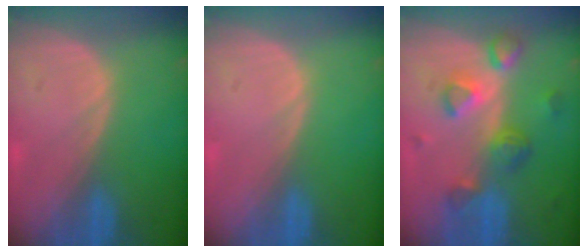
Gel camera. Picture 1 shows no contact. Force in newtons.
{"total": 0.0}
{"total": 7.7, "press": 6.9, "slide": 3.4}